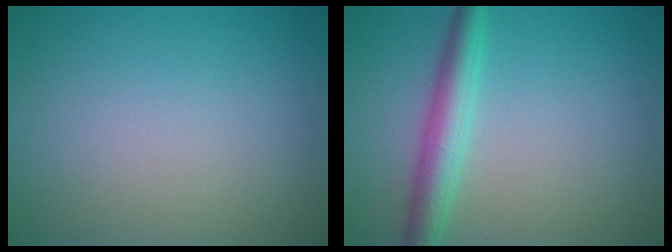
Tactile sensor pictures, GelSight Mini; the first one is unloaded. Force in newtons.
{"total": 3.9, "press": 3.9, "slide": 0.1}